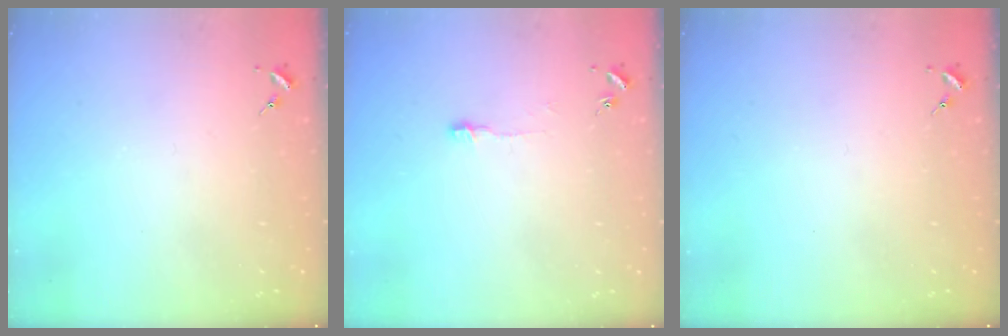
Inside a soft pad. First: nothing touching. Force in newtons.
{"total": 3.8, "press": 3.8, "slide": 0.2}
{"total": 0.0}